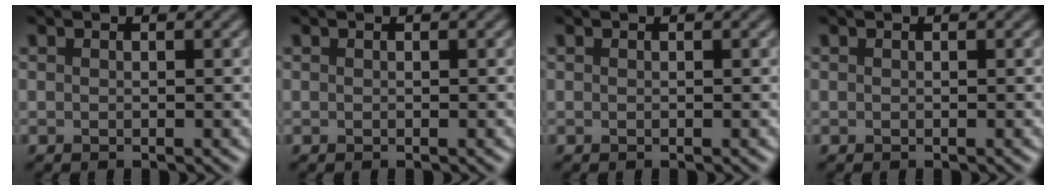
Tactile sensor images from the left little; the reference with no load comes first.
{"total": 0.0}
{"total": 0.0}
{"total": 0.0}